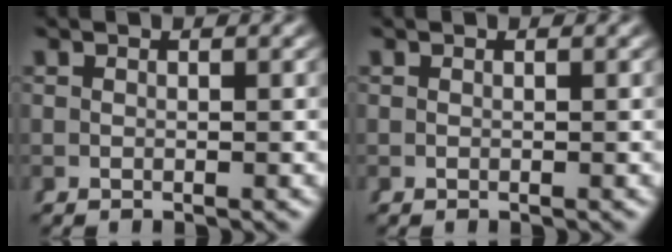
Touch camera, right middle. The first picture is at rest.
{"total": 0.0}